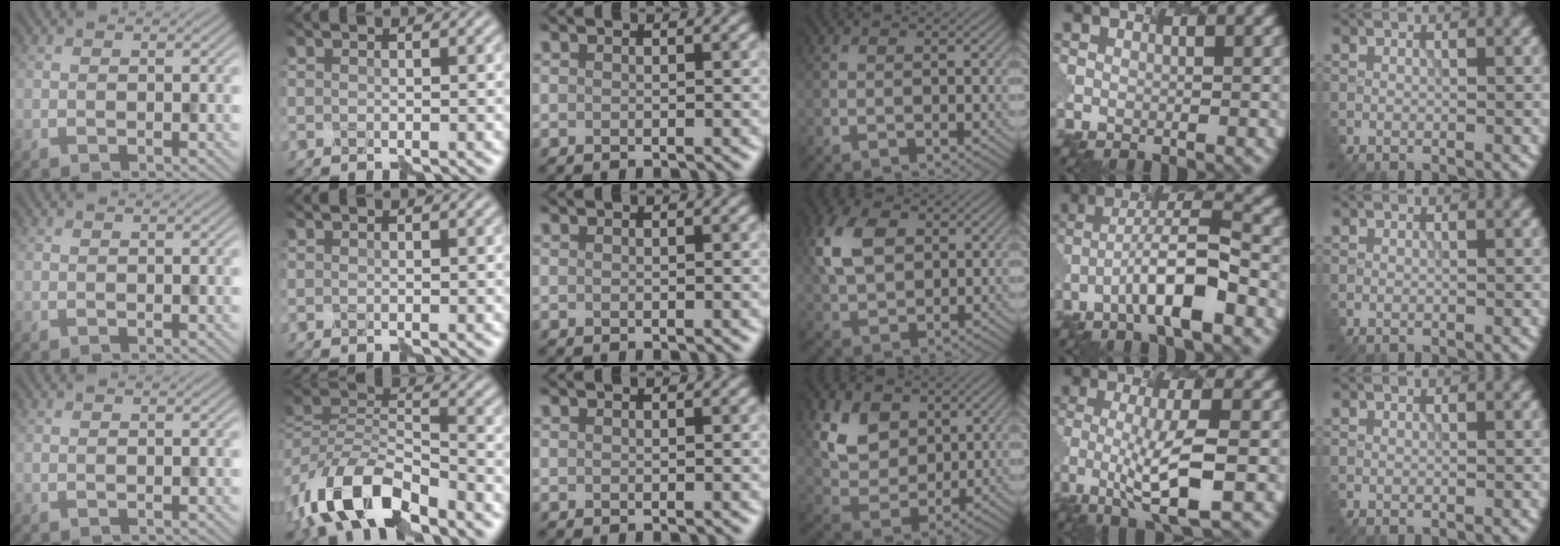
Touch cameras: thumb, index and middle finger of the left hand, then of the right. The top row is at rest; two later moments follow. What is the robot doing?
{"motion": "disassemble", "object": "puzzle pieces"}